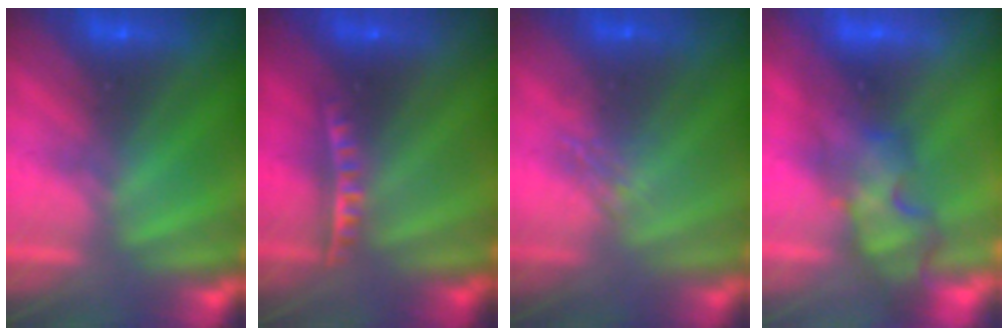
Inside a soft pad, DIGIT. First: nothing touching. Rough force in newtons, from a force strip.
{"total": 8.6}
{"total": 1.6}
{"total": 4.4}